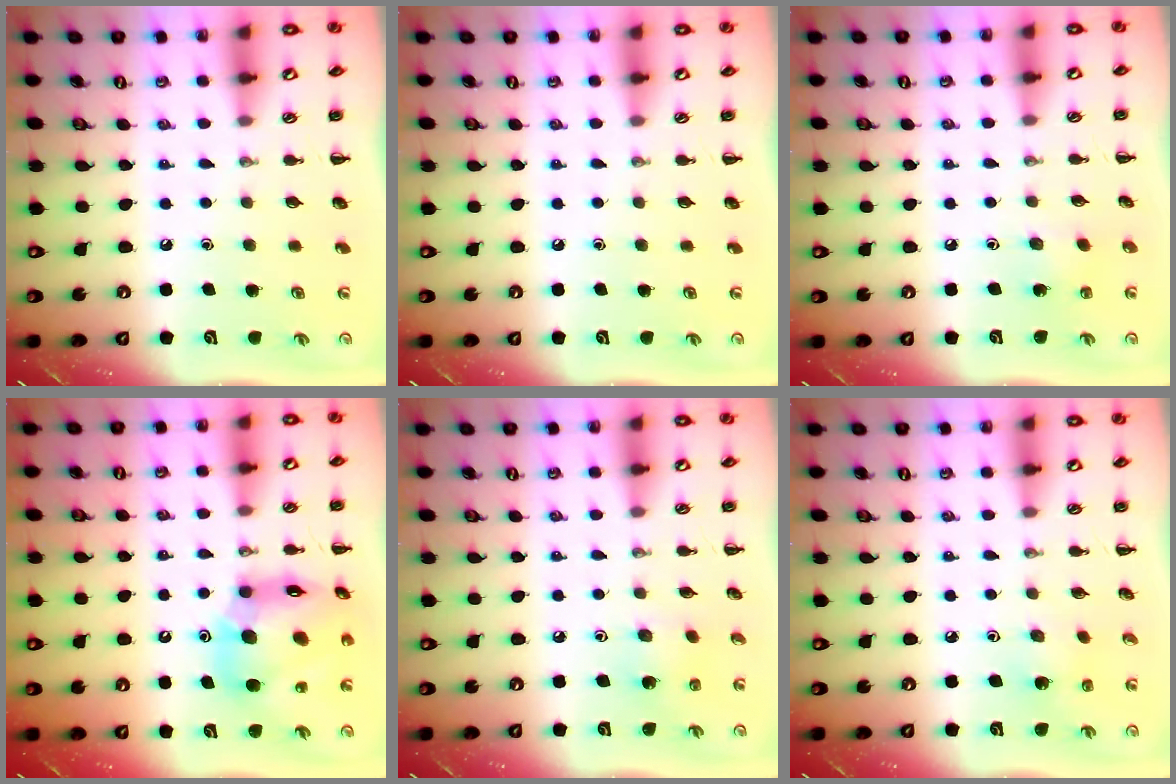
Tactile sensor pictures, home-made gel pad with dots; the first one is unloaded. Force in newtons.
{"total": 0.0}
{"total": 3.6, "press": 3.4, "slide": 1.0}
{"total": 16.9, "press": 16.1, "slide": 5.0}
{"total": 3.3, "press": 3.1, "slide": 1.0}
{"total": 2.7, "press": 2.5, "slide": 0.9}